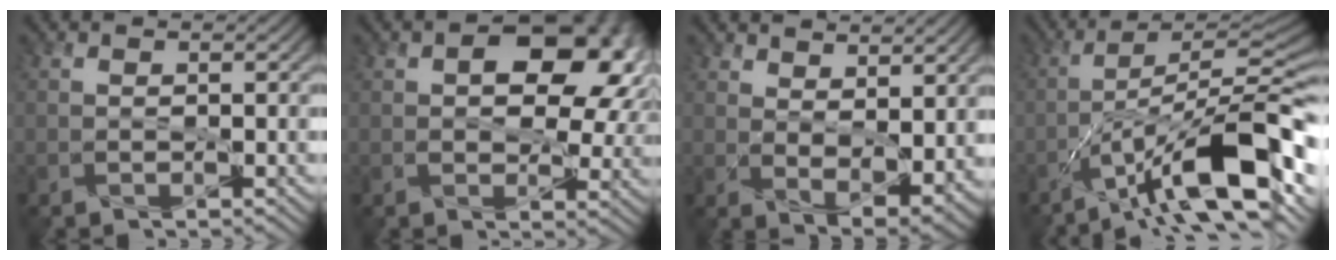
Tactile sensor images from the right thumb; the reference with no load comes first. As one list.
[{"total": 12.3, "force": [2.8, 7.7, 9.1], "torque": [-0.111, -0.003, 0.050]}, {"total": 7.4, "force": [4.3, 3.6, 4.9], "torque": [-0.099, -0.009, 0.086]}, {"total": 15.5, "force": [-8.1, 4.0, 12.6], "torque": [-0.195, 0.012, -0.138]}]